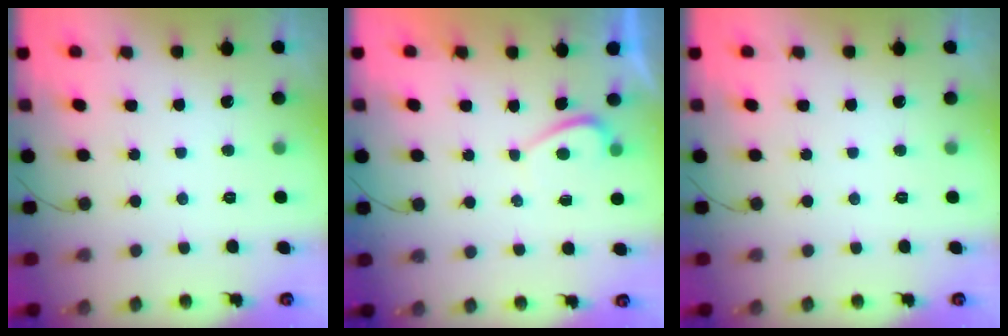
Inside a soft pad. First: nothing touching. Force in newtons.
{"total": 0.7, "press": 0.5, "slide": 0.5}
{"total": 0.0}